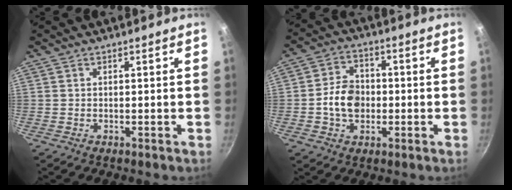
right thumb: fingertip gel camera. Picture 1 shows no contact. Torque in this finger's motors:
{"motor_torque": [0.63, 0.39, 0.70, -0.20, 0.04]}